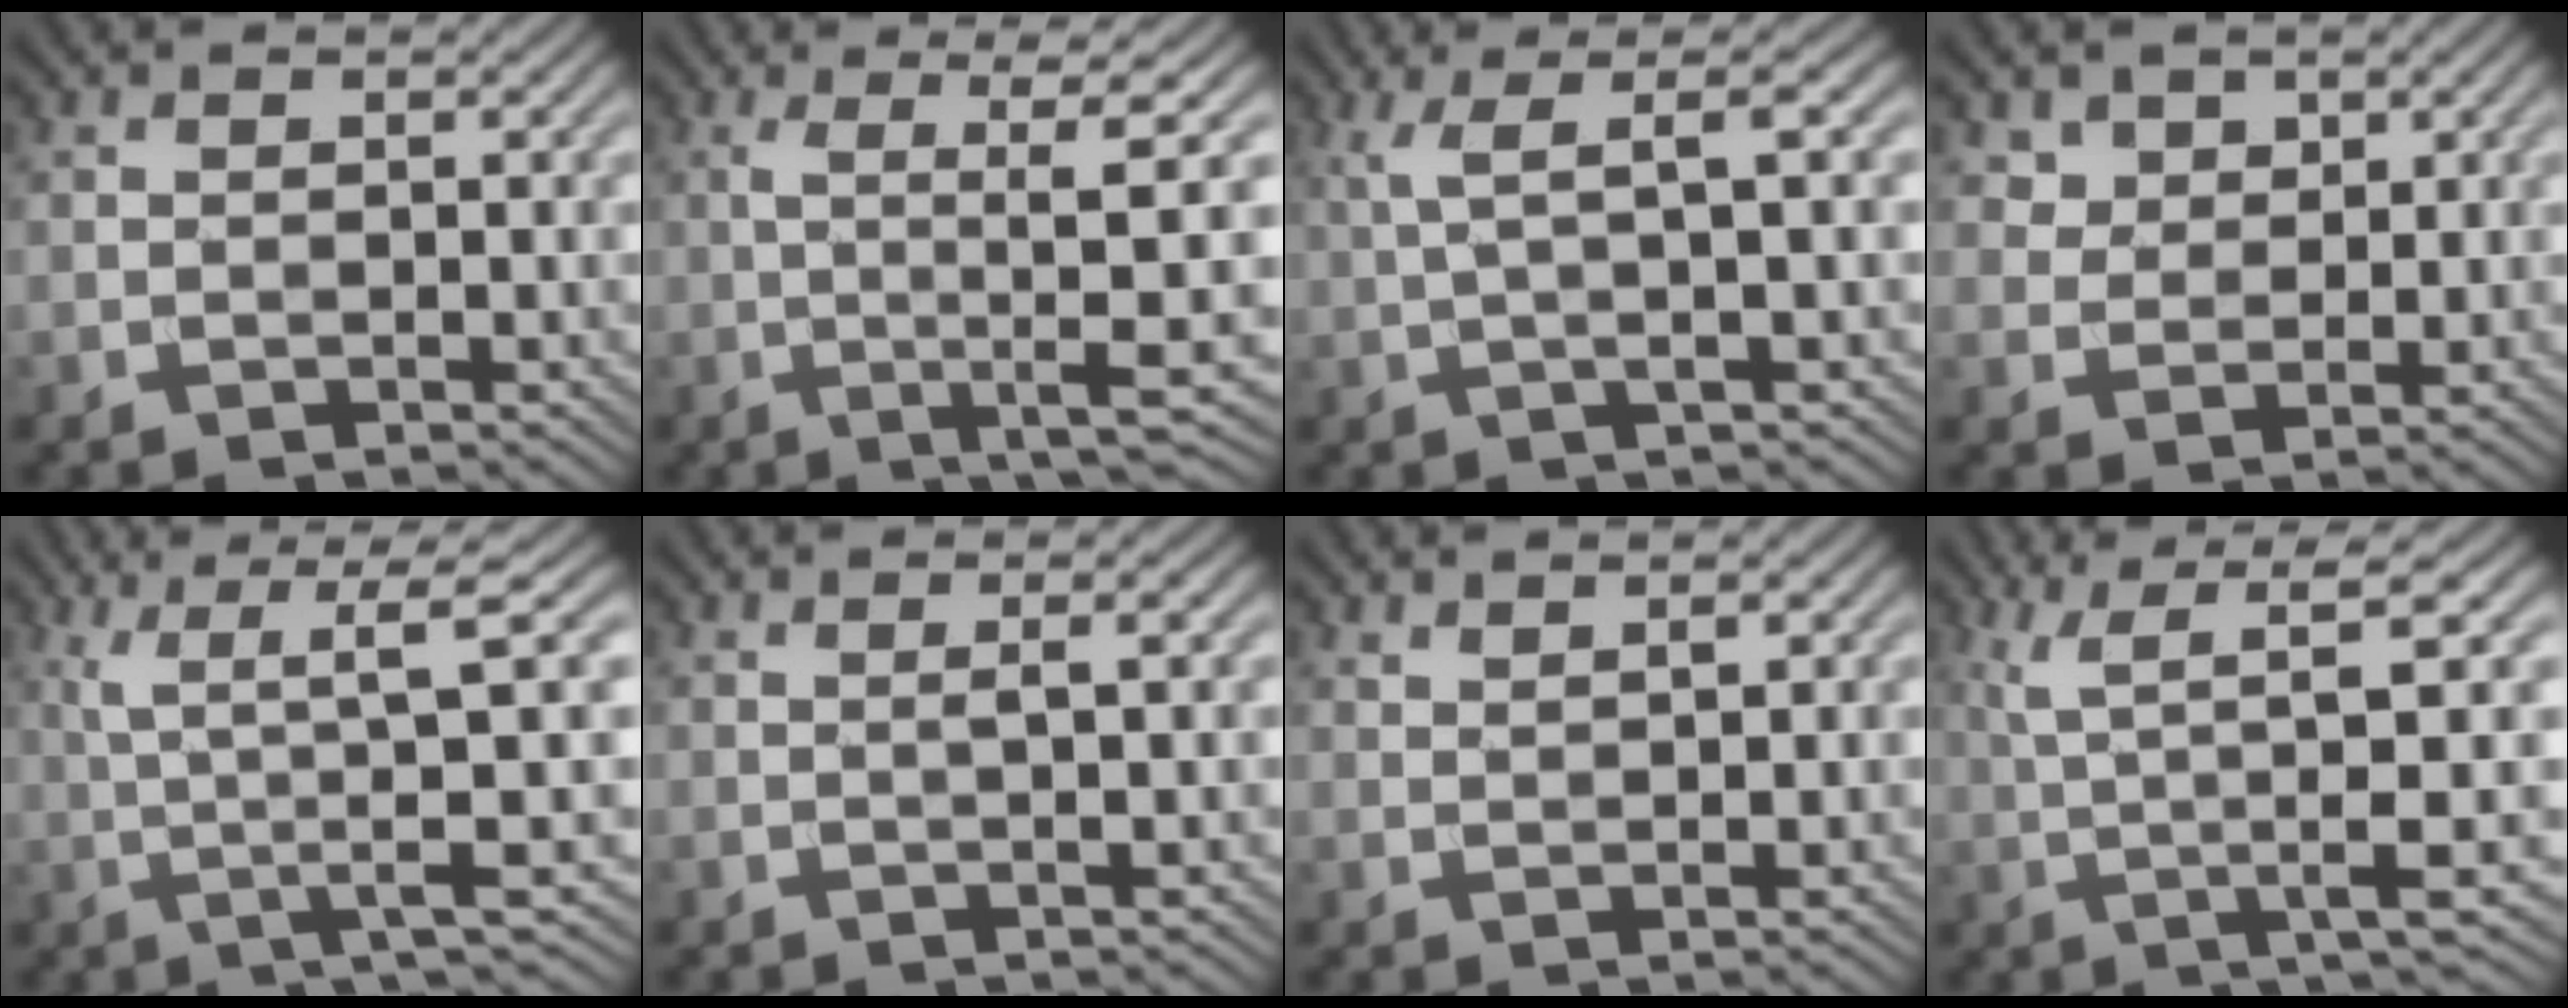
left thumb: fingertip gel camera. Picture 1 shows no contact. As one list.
[{"total": 7.7, "force": [-0.7, 0.4, 7.6], "torque": [-0.135, 0.008, -0.007]}, {"total": 5.7, "force": [1.8, 0.8, 5.4], "torque": [-0.101, 0.022, 0.034]}, {"total": 3.4, "force": [2.2, 2.5, 0.9], "torque": [-0.037, -0.019, 0.054]}, {"total": 7.9, "force": [1.2, 1.0, 7.8], "torque": [-0.144, 0.013, 0.024]}, {"total": 1.9, "force": [0.4, 0.1, 1.8], "torque": [-0.035, 0.008, 0.001]}, {"total": 1.3, "force": [1.1, 0.1, 0.6], "torque": [-0.017, -0.001, 0.024]}, {"total": 8.1, "force": [1.4, 1.2, 7.9], "torque": [-0.150, 0.014, 0.032]}]